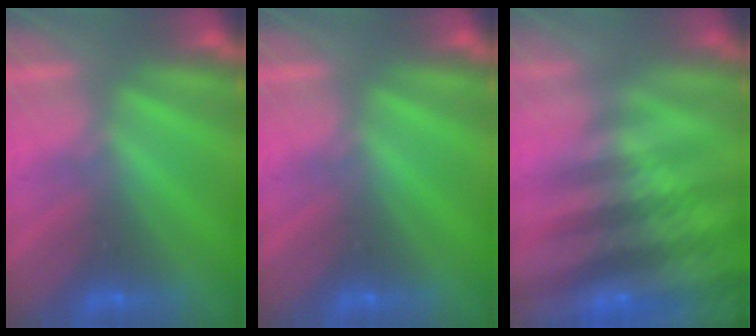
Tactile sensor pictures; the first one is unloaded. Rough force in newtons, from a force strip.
{"total": 0.0}
{"total": 9.6}